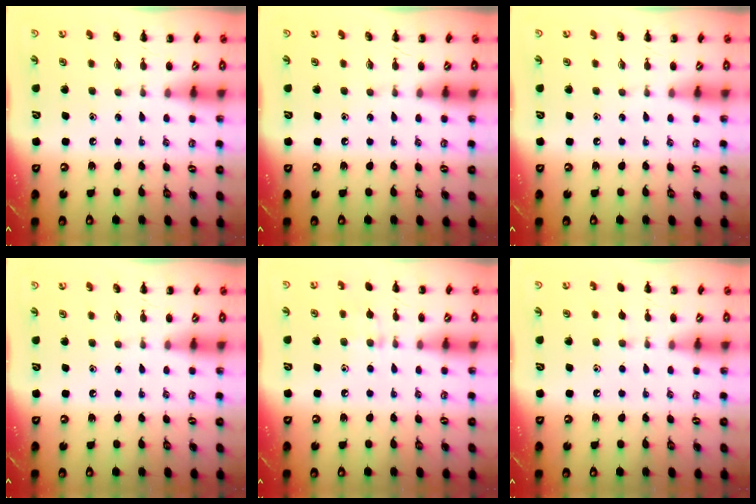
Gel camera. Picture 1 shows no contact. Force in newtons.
{"total": 0.0}
{"total": 0.0}
{"total": 0.0}
{"total": 6.6, "press": 6.3, "slide": 2.2}
{"total": 3.9, "press": 3.7, "slide": 1.3}